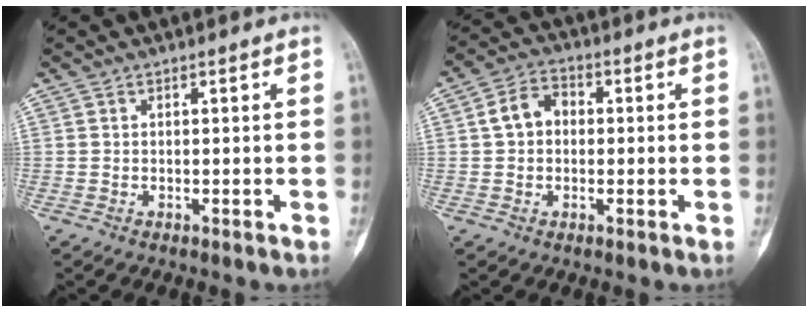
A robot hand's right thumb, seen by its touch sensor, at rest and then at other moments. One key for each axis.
{"total": 5.9, "fx": 0.4, "fy": 4.5, "fz": 3.7, "tx": -0.057, "ty": 0.020, "tz": -0.002}